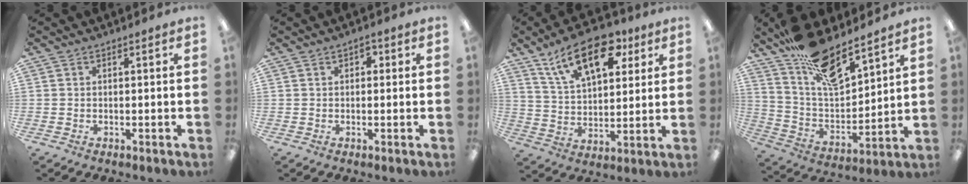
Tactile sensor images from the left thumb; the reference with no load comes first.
{"total": 2.0, "force": [0.7, 1.4, 1.2], "torque": [-0.015, 0.003, 0.010]}
{"total": 18.1, "force": [10.3, 9.1, 11.8], "torque": [-0.177, -0.036, 0.177]}
{"total": 16.9, "force": [12.9, 6.0, 9.0], "torque": [-0.162, -0.080, 0.229]}